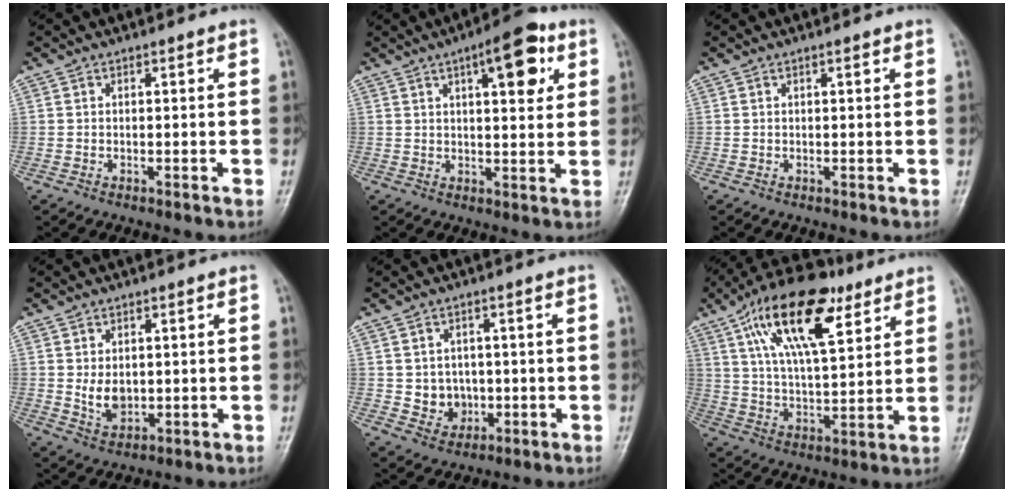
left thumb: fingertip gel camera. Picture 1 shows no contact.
{"total": 10.5, "force": [4.5, 3.9, 8.7], "torque": [-0.096, -0.010, 0.058]}
{"total": 0.8, "force": [0.4, 0.2, 0.7], "torque": [-0.011, 0.001, 0.005]}
{"total": 4.7, "force": [0.4, 3.3, 3.3], "torque": [-0.043, -0.011, 0.017]}
{"total": 5.5, "force": [-0.3, 5.0, 2.3], "torque": [-0.007, 0.004, 0.005]}
{"total": 19.2, "force": [9.5, 8.2, 14.6], "torque": [-0.231, -0.020, 0.163]}